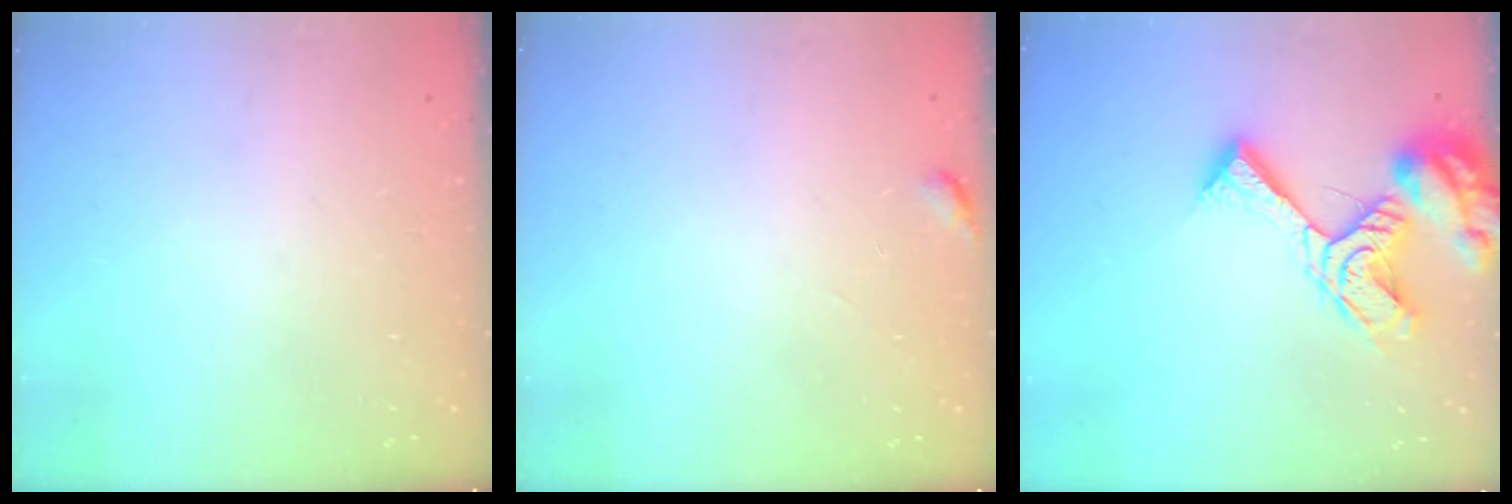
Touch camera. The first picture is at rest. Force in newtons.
{"total": 2.6, "press": 2.5, "slide": 0.3}
{"total": 15.9, "press": 15.8, "slide": 1.7}